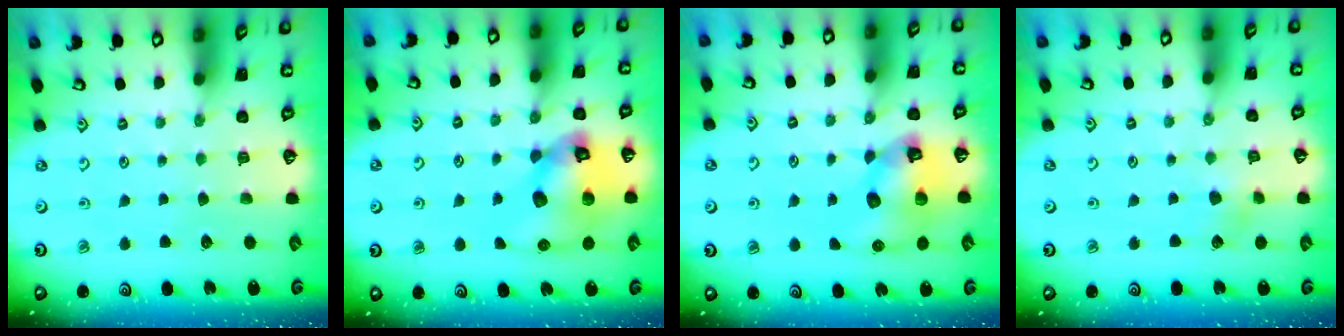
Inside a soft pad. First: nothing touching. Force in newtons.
{"total": 14.5, "press": 14.3, "slide": 2.3}
{"total": 11.2, "press": 11.1, "slide": 1.7}
{"total": 4.3, "press": 4.3, "slide": 0.4}